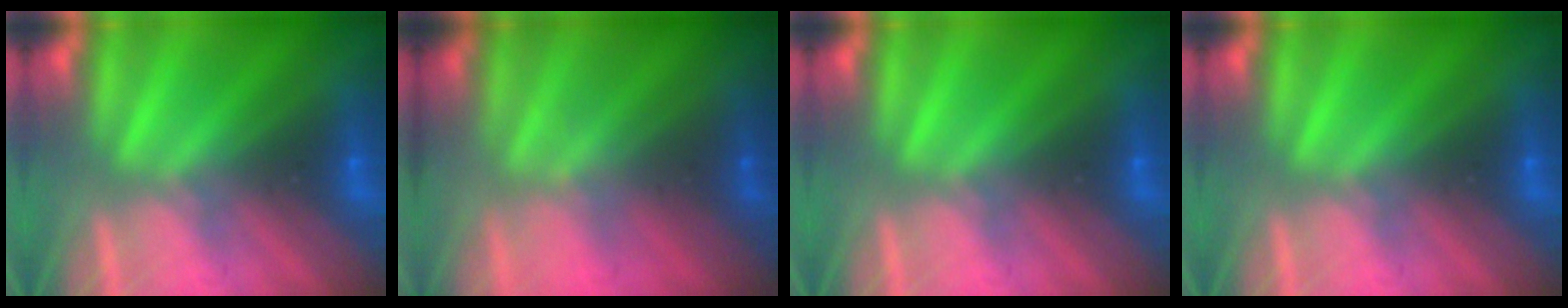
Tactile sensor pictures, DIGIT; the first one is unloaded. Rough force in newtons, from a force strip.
{"total": 1.5}
{"total": 0.0}
{"total": 0.0}